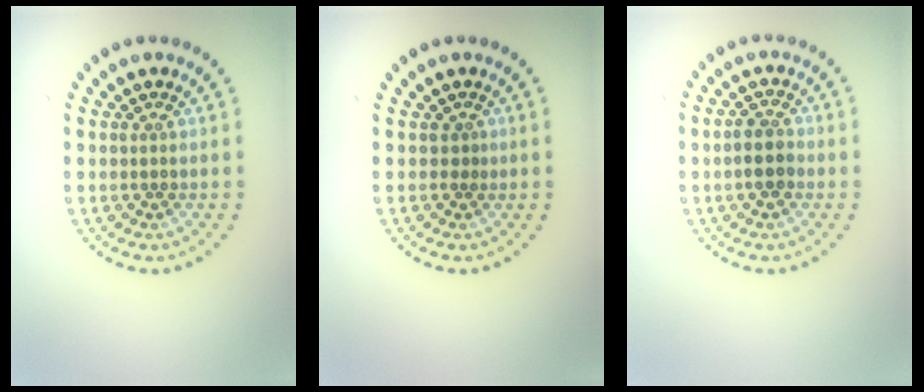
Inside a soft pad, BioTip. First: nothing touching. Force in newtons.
{"total": 0.6, "press": 0.3, "slide": 0.5}
{"total": 2.4, "press": 2.3, "slide": 0.7}